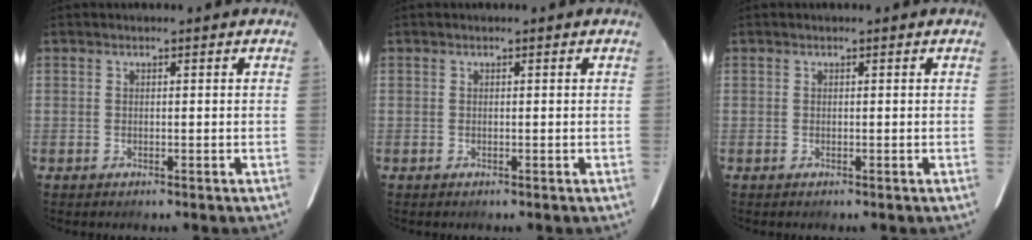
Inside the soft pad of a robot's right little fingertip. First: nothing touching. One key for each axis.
{"total": 0.0}
{"total": 0.0}